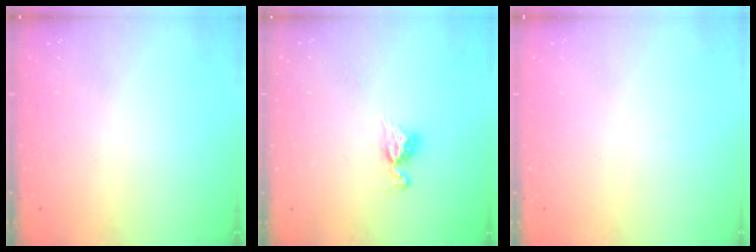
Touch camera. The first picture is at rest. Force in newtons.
{"total": 6.9, "press": 6.8, "slide": 0.6}
{"total": 0.0}